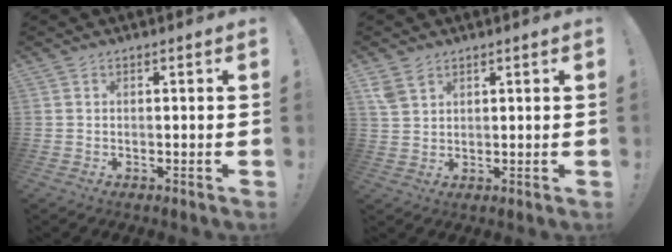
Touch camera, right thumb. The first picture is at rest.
{"total": 4.5, "force": [3.2, 2.6, 1.9], "torque": [-0.033, -0.013, 0.062]}